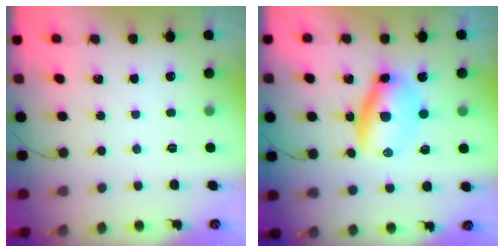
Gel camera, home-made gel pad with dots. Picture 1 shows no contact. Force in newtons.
{"total": 6.7, "press": 6.5, "slide": 1.9}